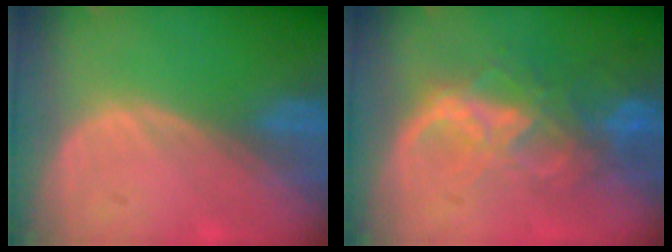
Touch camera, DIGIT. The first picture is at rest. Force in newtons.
{"total": 8.9, "press": 7.5, "slide": 4.8}